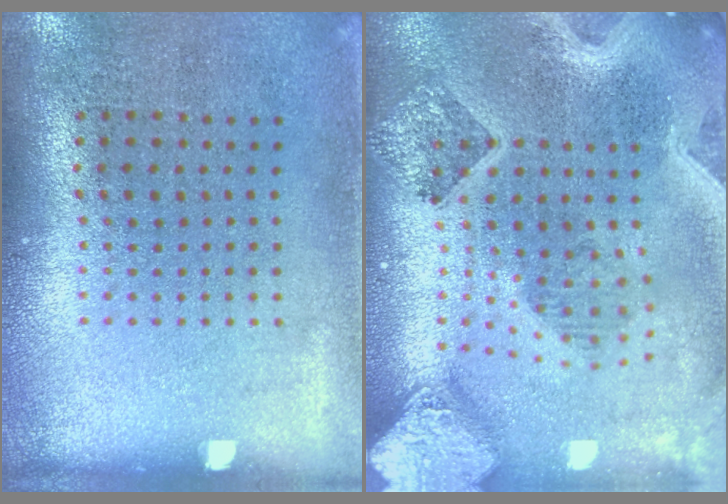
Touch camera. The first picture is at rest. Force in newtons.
{"total": 3.7, "press": 3.1, "slide": 2.2}